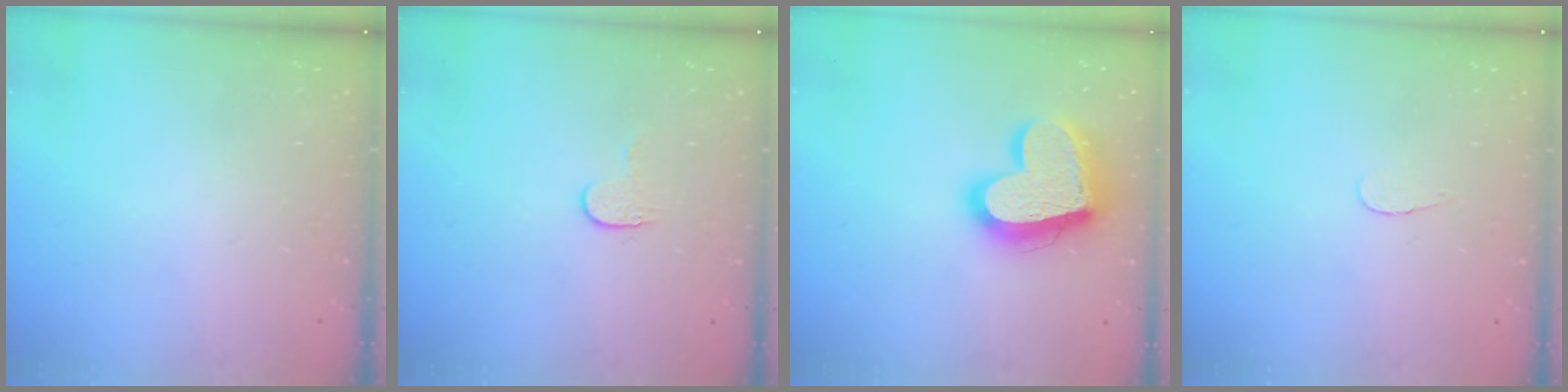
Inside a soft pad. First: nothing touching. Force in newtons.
{"total": 3.4, "press": 3.4, "slide": 0.4}
{"total": 19.6, "press": 19.6, "slide": 1.5}
{"total": 2.8, "press": 2.8, "slide": 0.3}